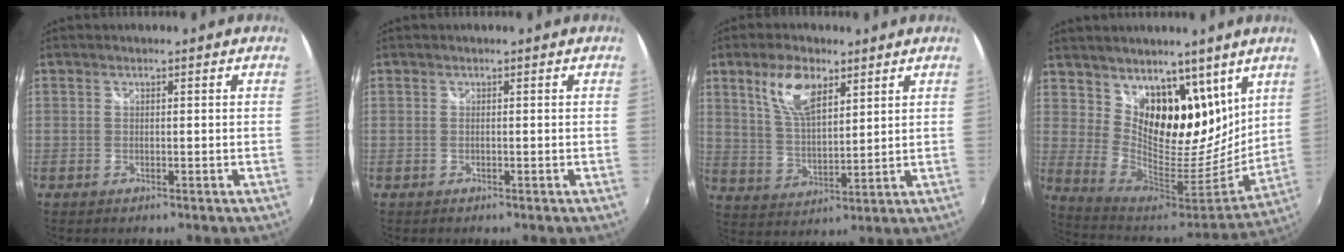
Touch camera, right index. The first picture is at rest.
{"total": 0.0}
{"total": 9.8, "force": [5.4, 4.4, 6.9], "torque": [-0.132, 0.010, 0.111]}
{"total": 19.7, "force": [12.0, 11.5, 10.5], "torque": [-0.175, -0.021, 0.219]}